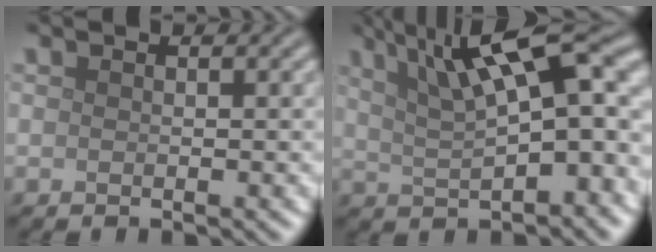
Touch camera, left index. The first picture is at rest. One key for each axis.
{"total": 12.6, "fx": 4.0, "fy": 4.6, "fz": 11.0, "tx": -0.161, "ty": 0.018, "tz": 0.063}